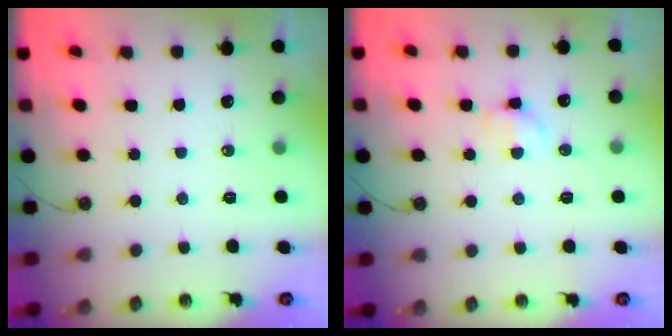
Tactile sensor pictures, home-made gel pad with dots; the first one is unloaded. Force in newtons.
{"total": 5.2, "press": 5.1, "slide": 1.1}